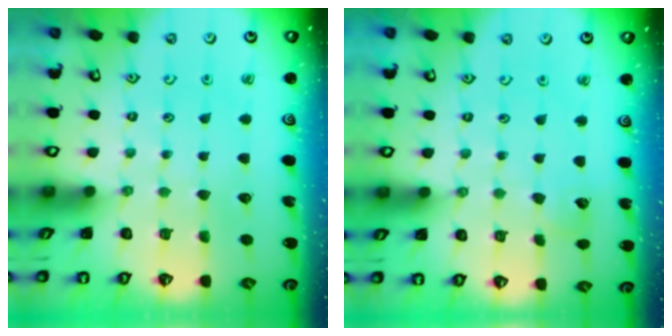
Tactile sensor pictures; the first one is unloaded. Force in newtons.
{"total": 5.2, "press": 5.2, "slide": 0.5}